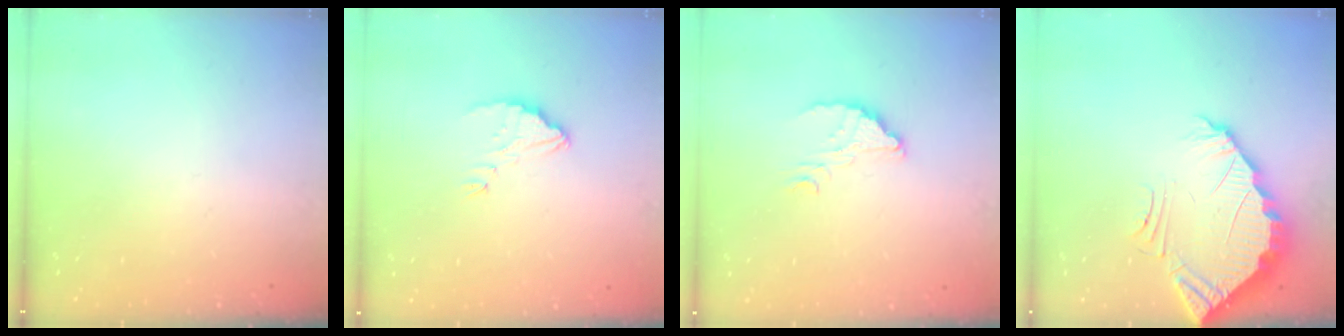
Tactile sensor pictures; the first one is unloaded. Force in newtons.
{"total": 3.0, "press": 3.0, "slide": 0.2}
{"total": 3.7, "press": 3.7, "slide": 0.1}
{"total": 3.8, "press": 3.8, "slide": 0.2}